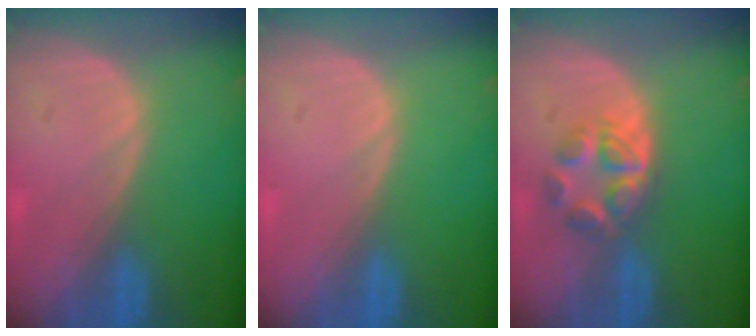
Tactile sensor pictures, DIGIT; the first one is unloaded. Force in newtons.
{"total": 0.0}
{"total": 5.3, "press": 5.0, "slide": 1.4}